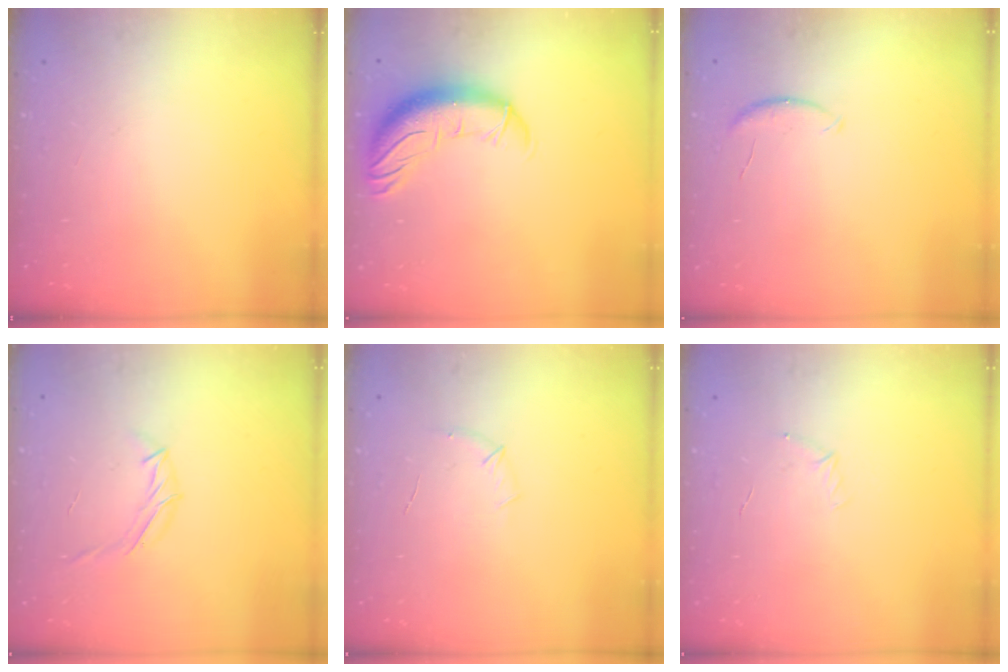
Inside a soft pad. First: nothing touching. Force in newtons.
{"total": 12.4, "press": 12.0, "slide": 2.9}
{"total": 5.5, "press": 5.5, "slide": 0.5}
{"total": 6.4, "press": 6.3, "slide": 1.4}
{"total": 5.0, "press": 4.8, "slide": 1.4}
{"total": 4.2, "press": 4.0, "slide": 1.1}